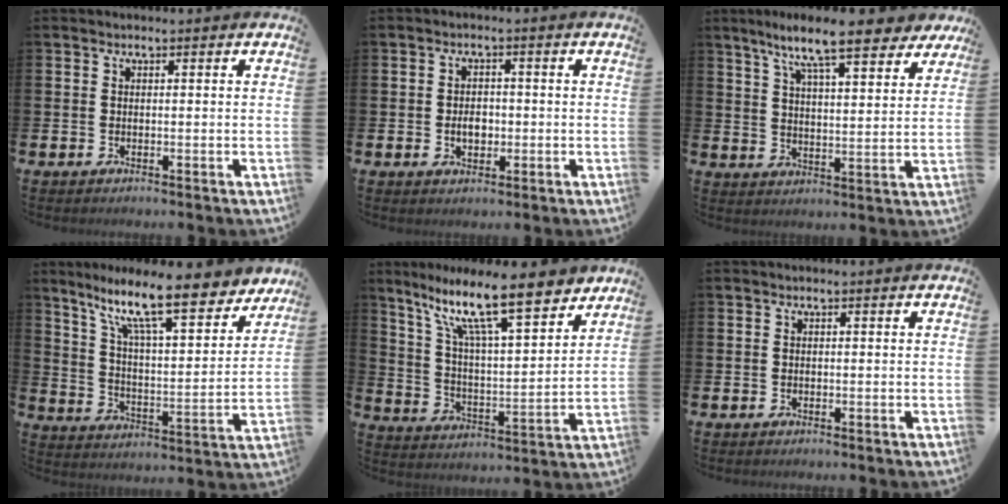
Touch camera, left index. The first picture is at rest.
{"total": 3.1, "force": [-0.4, 2.2, 2.1], "torque": [-0.023, -0.002, -0.015]}
{"total": 10.7, "force": [9.1, 1.6, 5.5], "torque": [-0.115, -0.041, 0.156]}
{"total": 13.6, "force": [10.5, 2.8, 8.2], "torque": [-0.167, -0.060, 0.172]}
{"total": 14.2, "force": [10.5, 3.3, 8.9], "torque": [-0.186, -0.055, 0.178]}
{"total": 0.0}